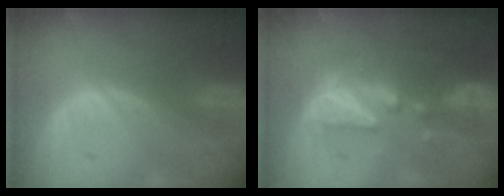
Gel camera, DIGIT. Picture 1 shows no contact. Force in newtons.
{"total": 8.3, "press": 8.0, "slide": 2.2}